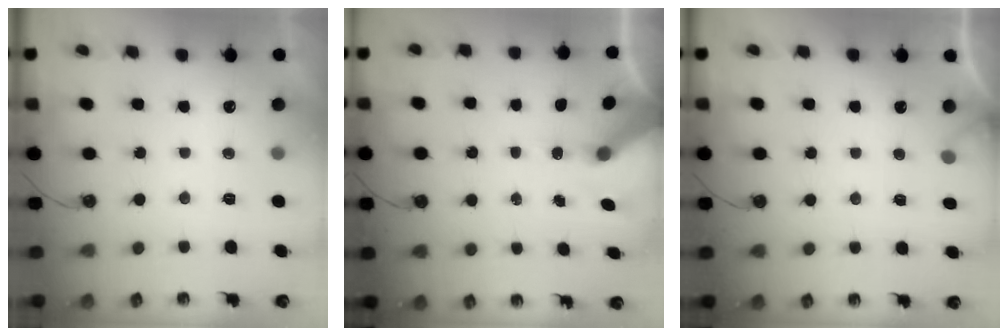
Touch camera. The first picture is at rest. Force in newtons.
{"total": 9.1, "press": 9.0, "slide": 1.4}
{"total": 3.6, "press": 3.6, "slide": 0.1}